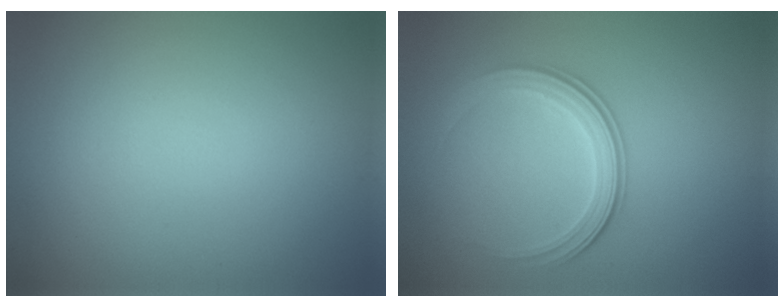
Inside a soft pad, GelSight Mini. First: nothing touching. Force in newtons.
{"total": 2.9, "press": 2.7, "slide": 1.0}